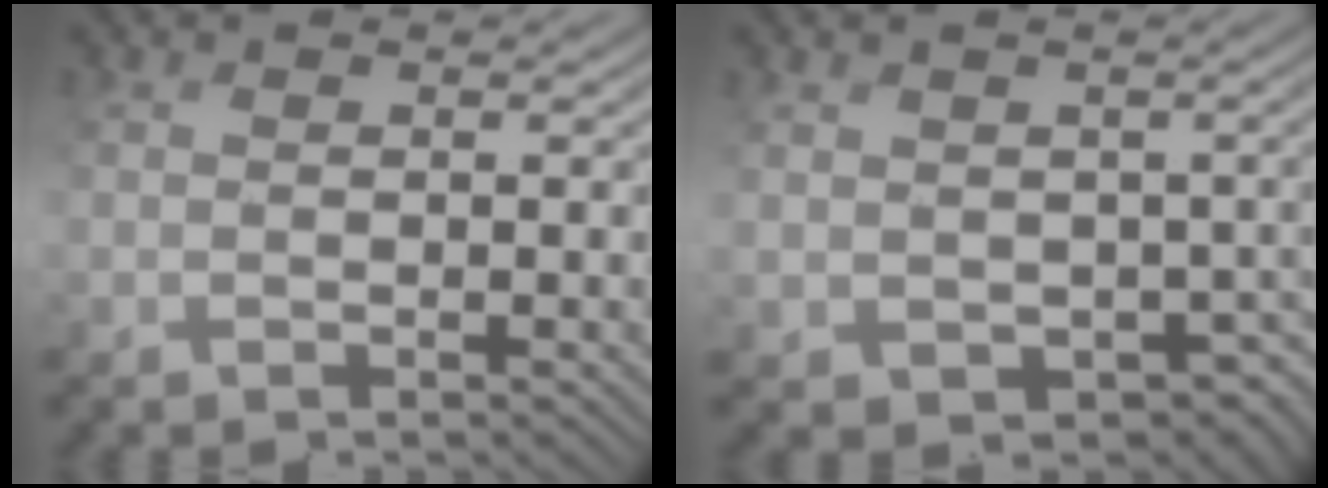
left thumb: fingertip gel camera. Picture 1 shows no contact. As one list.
[{"total": 3.3, "force": [-0.5, 3.2, 0.7], "torque": [-0.024, -0.026, 0.007]}]